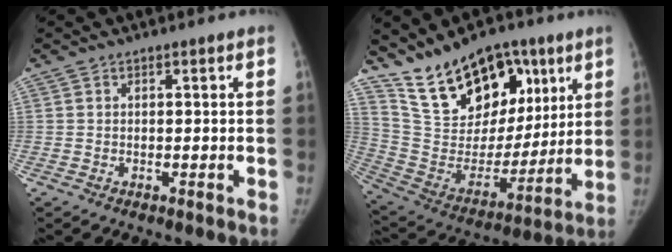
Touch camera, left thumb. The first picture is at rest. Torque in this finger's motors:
{"motor_torque": [0.30, 0.32, 1.28, -1.03, 0.27]}